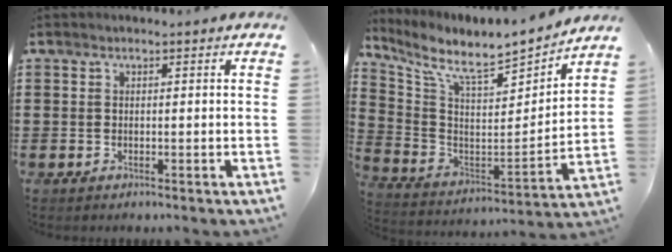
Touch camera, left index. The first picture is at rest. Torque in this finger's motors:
{"motor_torque": [1.50, -0.64, 0.30, 0.18]}